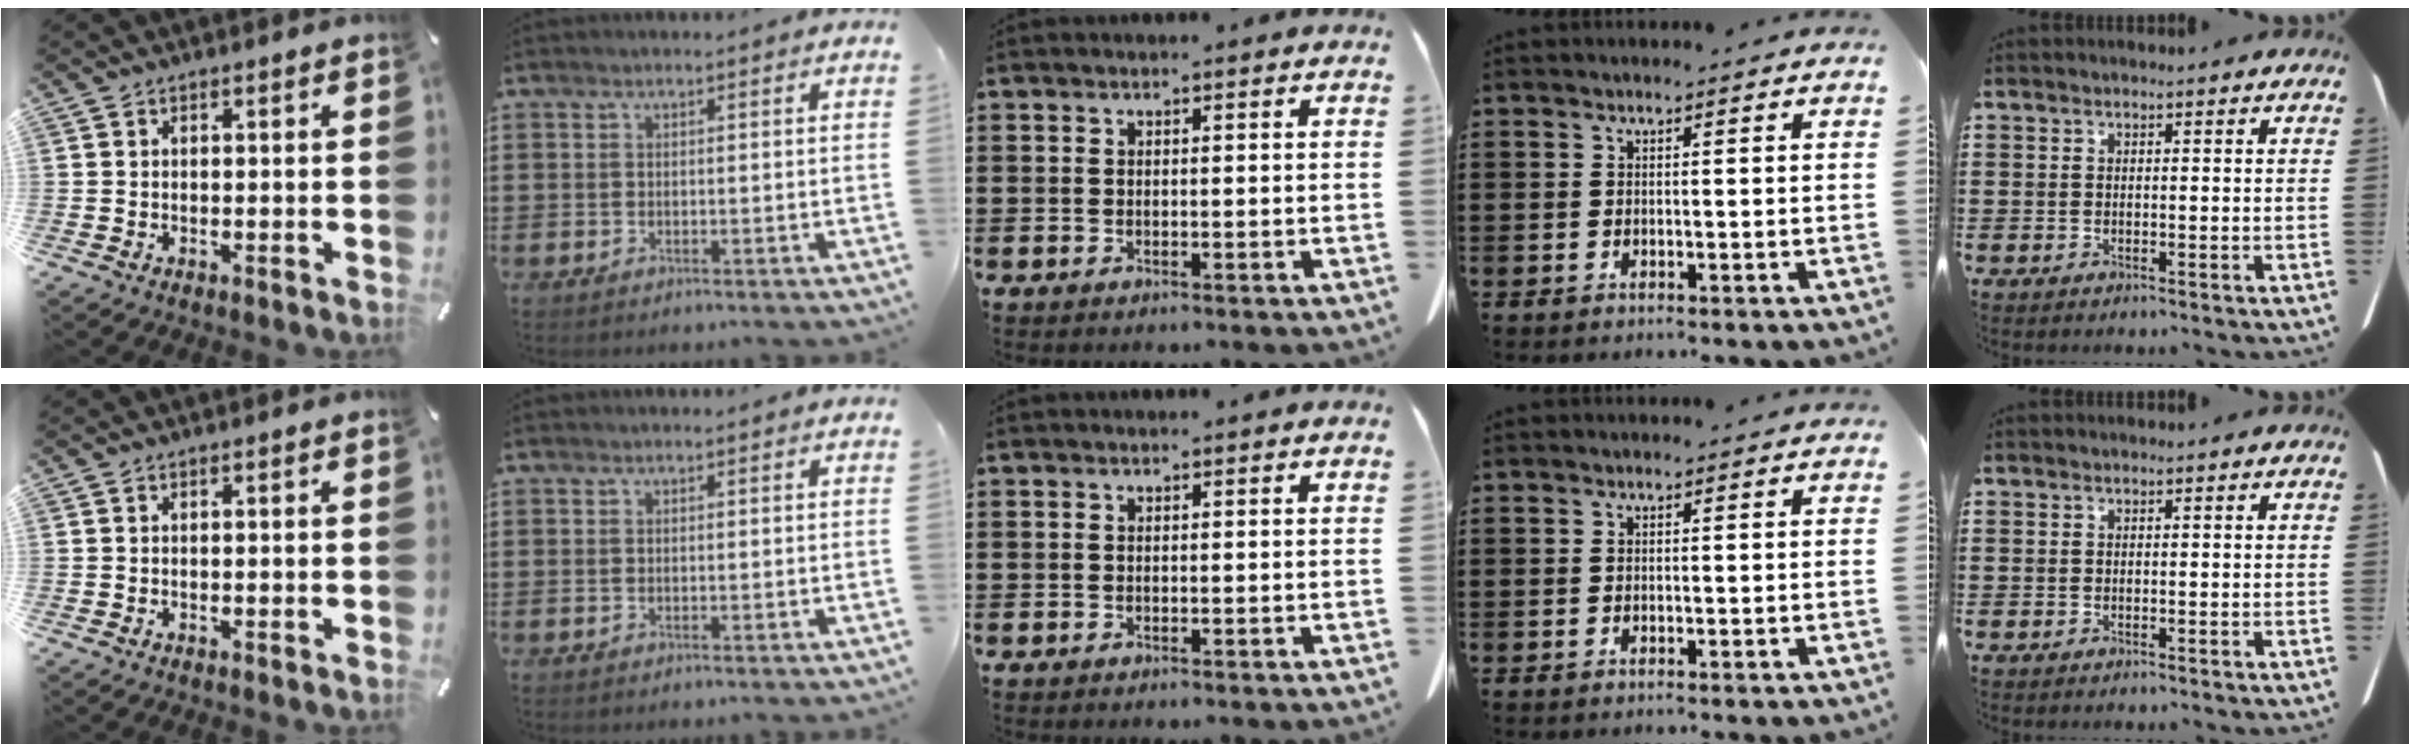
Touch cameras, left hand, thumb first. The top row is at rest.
{}